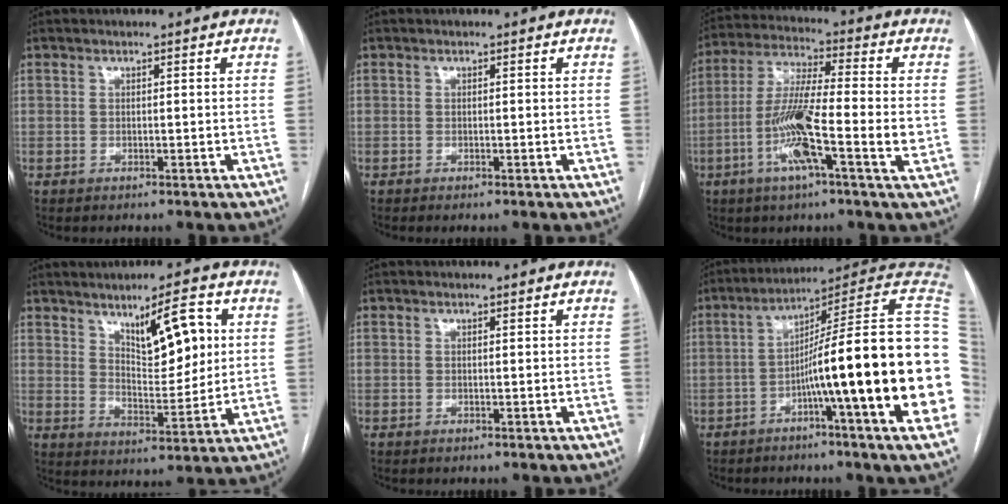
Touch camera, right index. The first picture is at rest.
{"total": 0.0}
{"total": 13.3, "force": [-3.3, 0.8, 12.9], "torque": [-0.250, -0.005, -0.070]}
{"total": 9.9, "force": [4.1, 3.0, 8.5], "torque": [-0.136, 0.000, 0.077]}
{"total": 0.0}
{"total": 23.8, "force": [-2.4, -0.7, 23.6], "torque": [-0.233, 0.024, -0.053]}